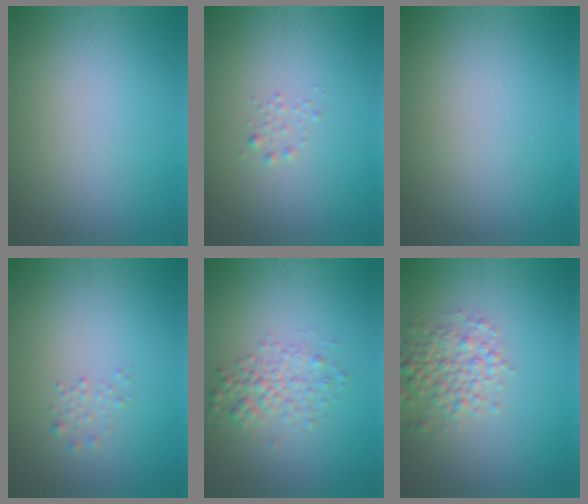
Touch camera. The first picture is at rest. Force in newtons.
{"total": 0.7, "press": 0.7, "slide": 0.0}
{"total": 0.0}
{"total": 0.8, "press": 0.8, "slide": 0.0}
{"total": 2.6, "press": 2.6, "slide": 0.1}
{"total": 3.5, "press": 3.5, "slide": 0.1}